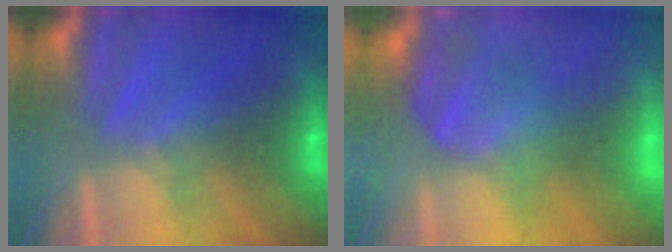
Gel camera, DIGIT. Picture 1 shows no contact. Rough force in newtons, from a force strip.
{"total": 2.9}